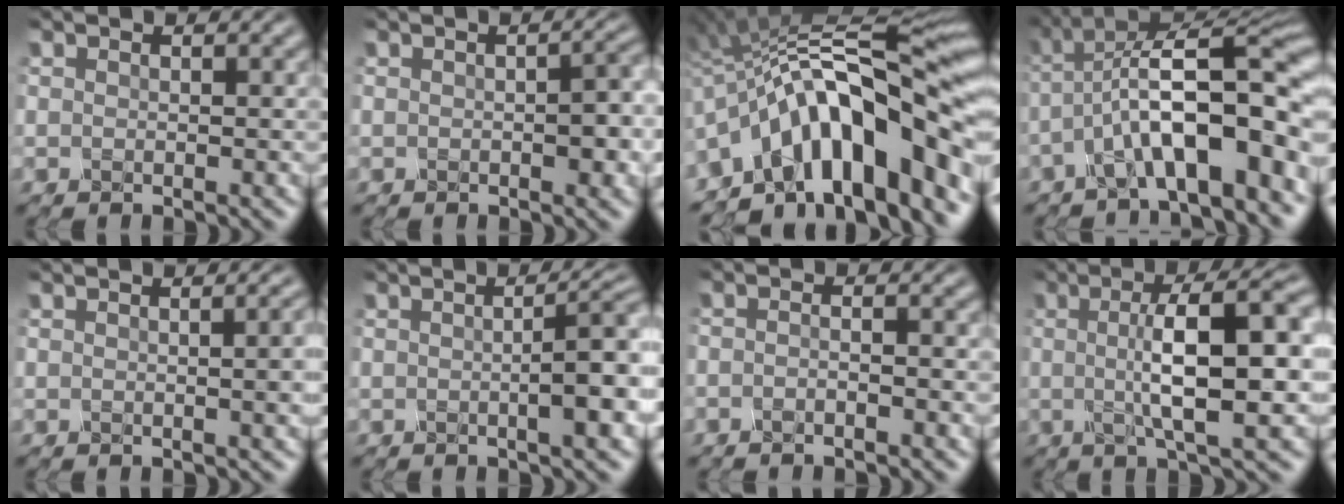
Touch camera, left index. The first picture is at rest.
{"total": 4.7, "force": [0.0, 2.5, 4.0], "torque": [-0.048, 0.015, 0.002]}
{"total": 16.6, "force": [-4.8, 6.9, 14.3], "torque": [-0.182, 0.049, -0.106]}
{"total": 11.2, "force": [-3.1, 3.4, 10.2], "torque": [-0.157, 0.017, -0.050]}
{"total": 5.8, "force": [1.0, 2.9, 4.9], "torque": [-0.020, 0.034, -0.011]}
{"total": 6.7, "force": [-0.1, 2.0, 6.4], "torque": [-0.059, 0.017, -0.009]}
{"total": 1.4, "force": [-1.1, 0.1, 0.9], "torque": [-0.013, -0.006, -0.030]}
{"total": 9.8, "force": [0.5, 2.5, 9.4], "torque": [-0.130, 0.010, 0.002]}